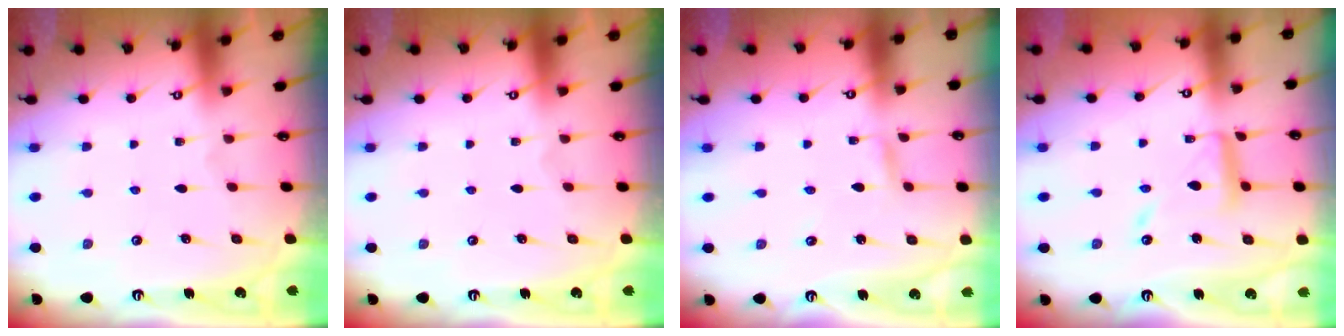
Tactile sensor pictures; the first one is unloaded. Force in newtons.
{"total": 0.0}
{"total": 2.5, "press": 2.5, "slide": 0.2}
{"total": 12.0, "press": 12.0, "slide": 0.9}